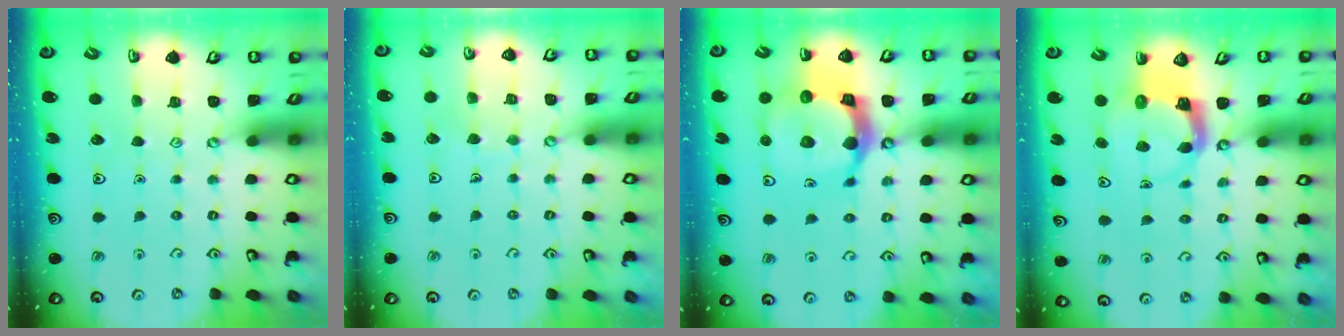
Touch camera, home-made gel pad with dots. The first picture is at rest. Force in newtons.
{"total": 3.4, "press": 3.4, "slide": 0.2}
{"total": 18.6, "press": 18.5, "slide": 2.2}
{"total": 3.9, "press": 3.9, "slide": 0.2}